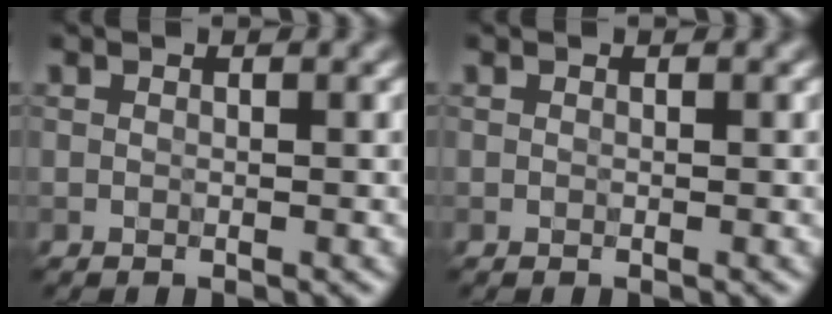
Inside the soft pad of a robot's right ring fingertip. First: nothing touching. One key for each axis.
{"total": 0.0}